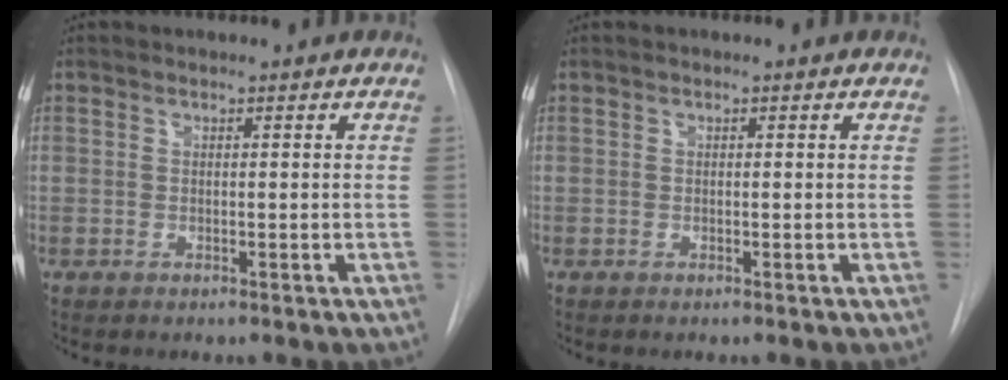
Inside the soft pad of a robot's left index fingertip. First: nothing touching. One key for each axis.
{"total": 0.0}